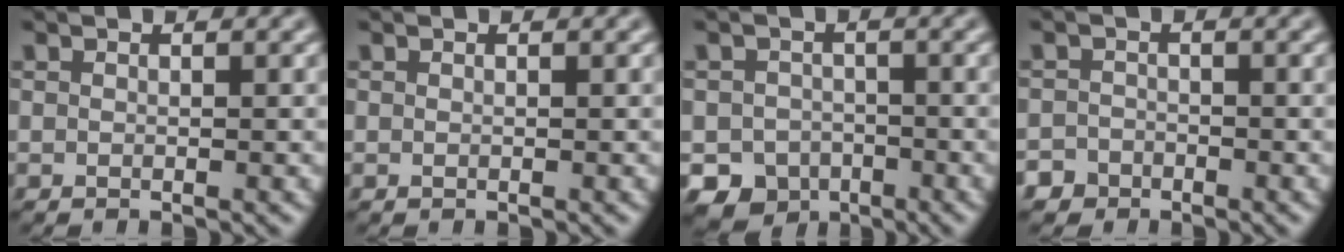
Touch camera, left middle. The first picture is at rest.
{"total": 0.0}
{"total": 6.1, "force": [-3.4, 4.8, 1.5], "torque": [-0.006, -0.015, -0.055]}
{"total": 2.5, "force": [-1.8, 1.7, 0.1], "torque": [0.015, 0.001, -0.035]}